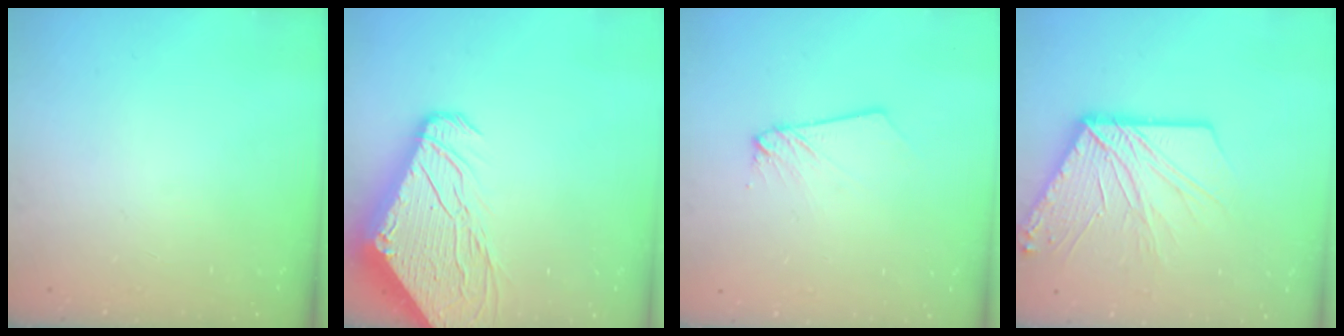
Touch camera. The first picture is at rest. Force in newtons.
{"total": 16.7, "press": 16.6, "slide": 2.0}
{"total": 2.0, "press": 2.0, "slide": 0.2}
{"total": 18.3, "press": 18.2, "slide": 1.6}